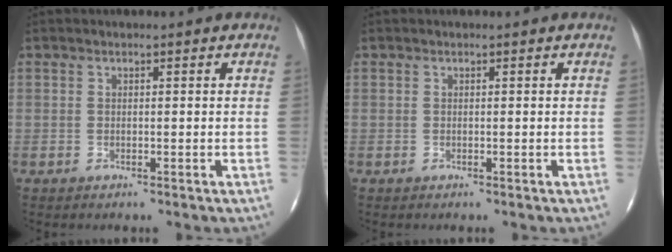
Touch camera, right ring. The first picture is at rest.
{"total": 0.0}